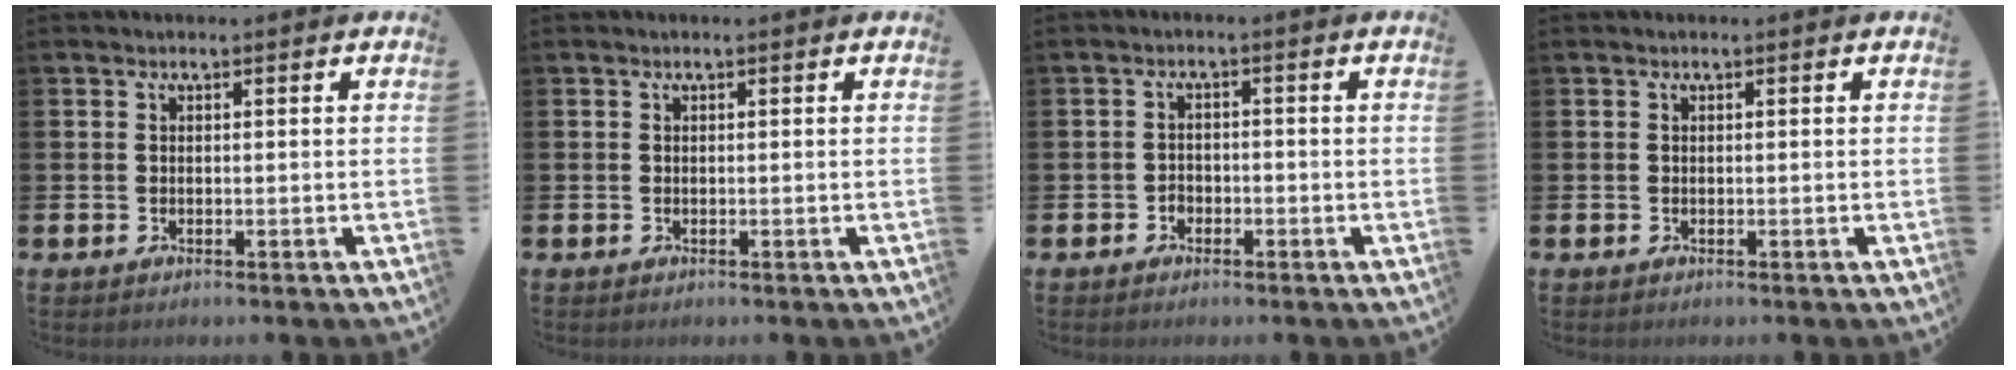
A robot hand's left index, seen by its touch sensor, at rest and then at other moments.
{"total": 0.0}
{"total": 1.6, "force": [-1.1, 1.2, 0.2], "torque": [-0.006, 0.002, -0.025]}
{"total": 0.0}